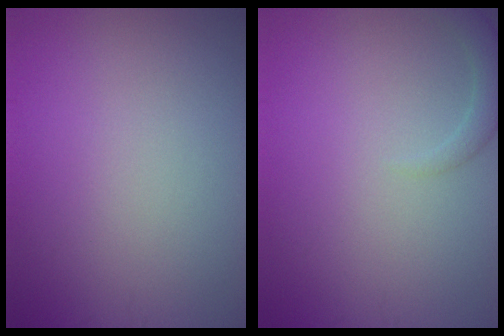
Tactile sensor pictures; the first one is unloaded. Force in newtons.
{"total": 1.6, "press": 1.6, "slide": 0.0}